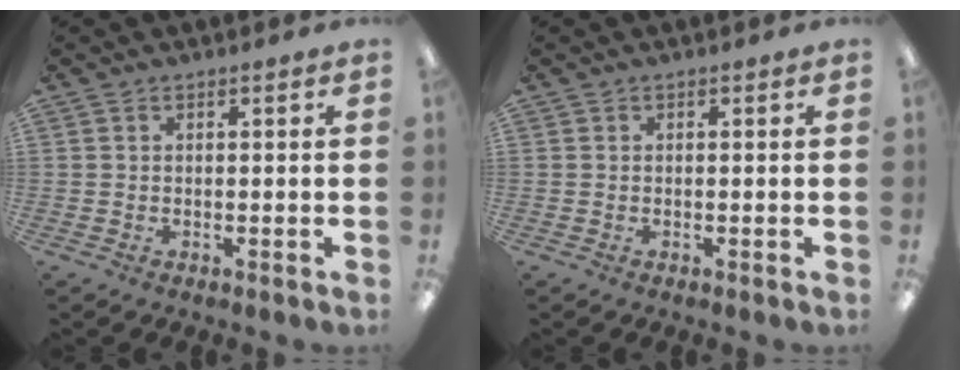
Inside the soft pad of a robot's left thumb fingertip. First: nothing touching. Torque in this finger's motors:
{"motor_torque": [0.00, 0.00, -0.26, 0.06, 0.00]}